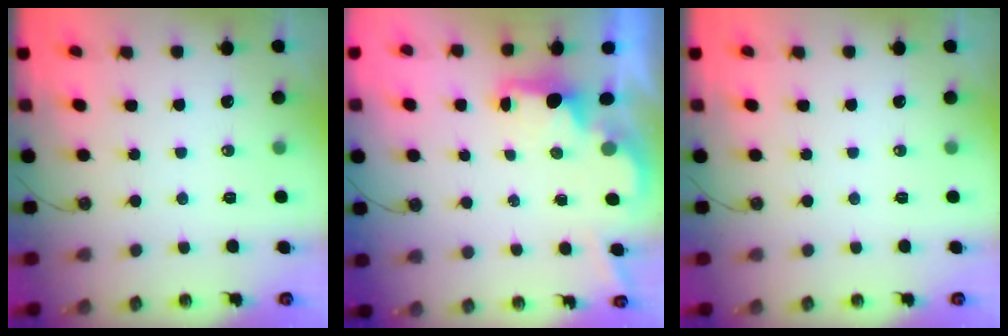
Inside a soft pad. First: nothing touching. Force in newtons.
{"total": 1.7, "press": 1.6, "slide": 0.7}
{"total": 0.0}